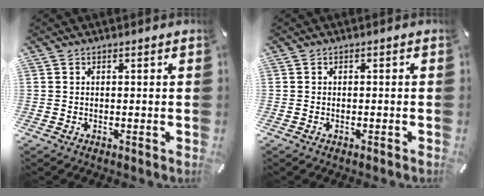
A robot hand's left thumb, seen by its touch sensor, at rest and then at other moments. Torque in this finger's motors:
{"motor_torque": [0.08, -0.30, -0.18, 0.08, -0.13]}